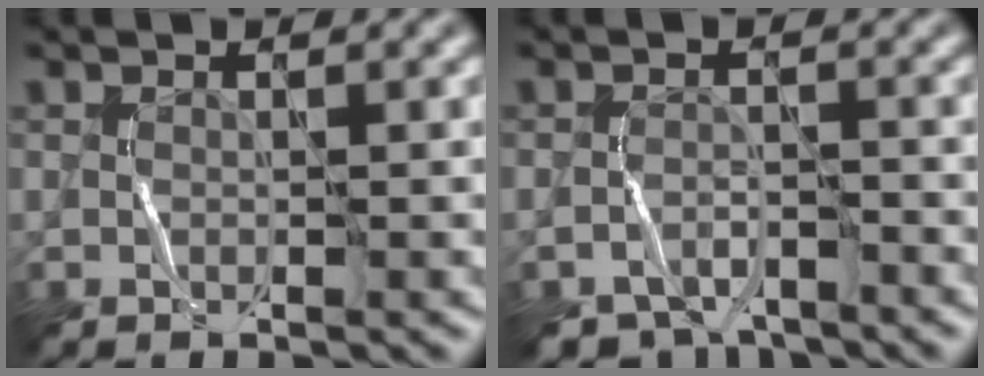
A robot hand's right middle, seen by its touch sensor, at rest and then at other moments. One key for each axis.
{"total": 3.3, "fx": -3.1, "fy": 1.0, "fz": 0.6, "tx": -0.007, "ty": -0.002, "tz": -0.052}